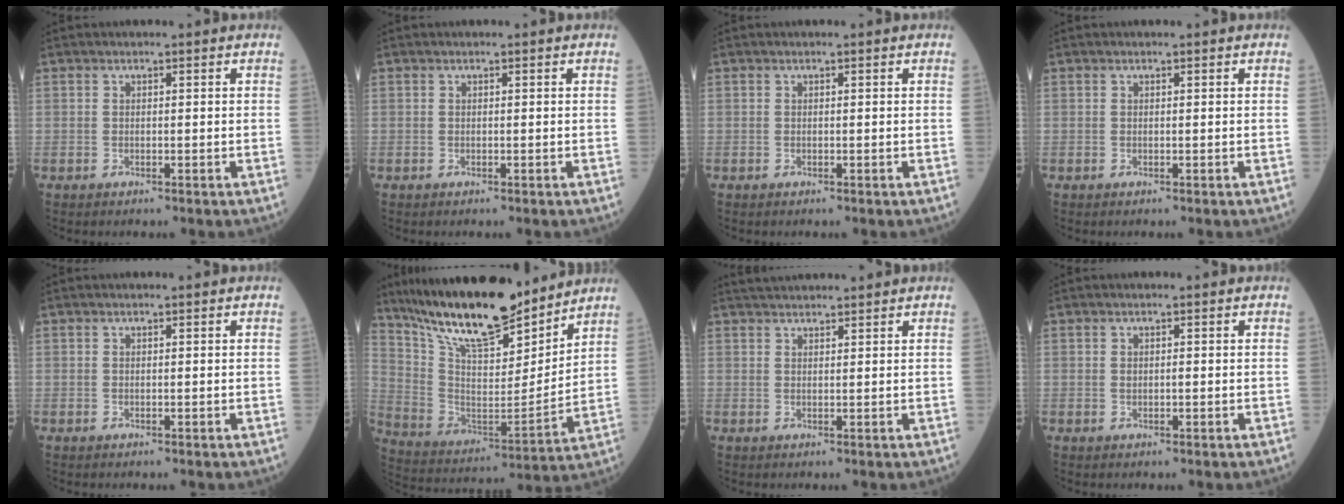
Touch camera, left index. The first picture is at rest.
{"total": 0.0}
{"total": 0.0}
{"total": 0.0}
{"total": 0.0}
{"total": 20.3, "force": [16.9, 4.4, 10.3], "torque": [-0.185, -0.008, 0.302]}
{"total": 4.9, "force": [4.6, 0.5, 1.6], "torque": [-0.024, 0.037, 0.077]}
{"total": 0.7, "force": [0.1, 0.4, 0.6], "torque": [-0.012, 0.000, 0.003]}